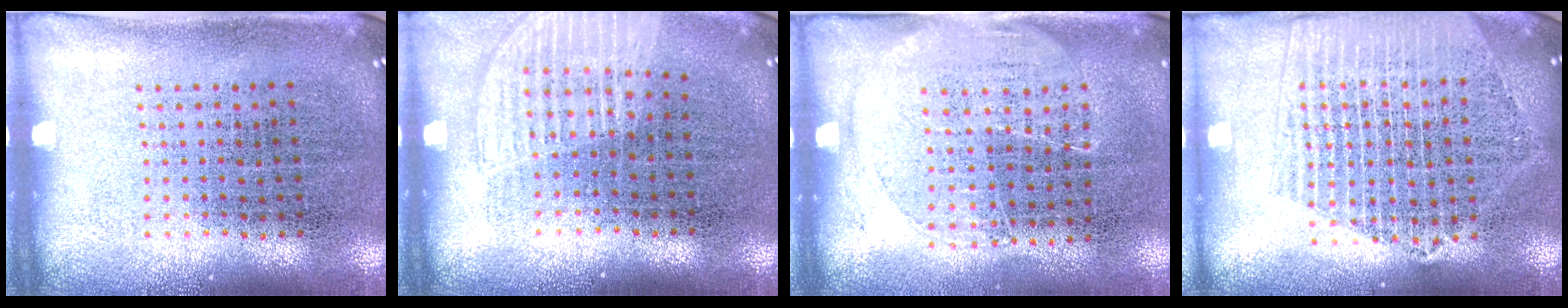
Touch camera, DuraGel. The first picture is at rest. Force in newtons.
{"total": 1.1, "press": 1.1, "slide": 0.3}
{"total": 1.4, "press": 1.2, "slide": 0.7}
{"total": 2.0, "press": 1.8, "slide": 0.9}